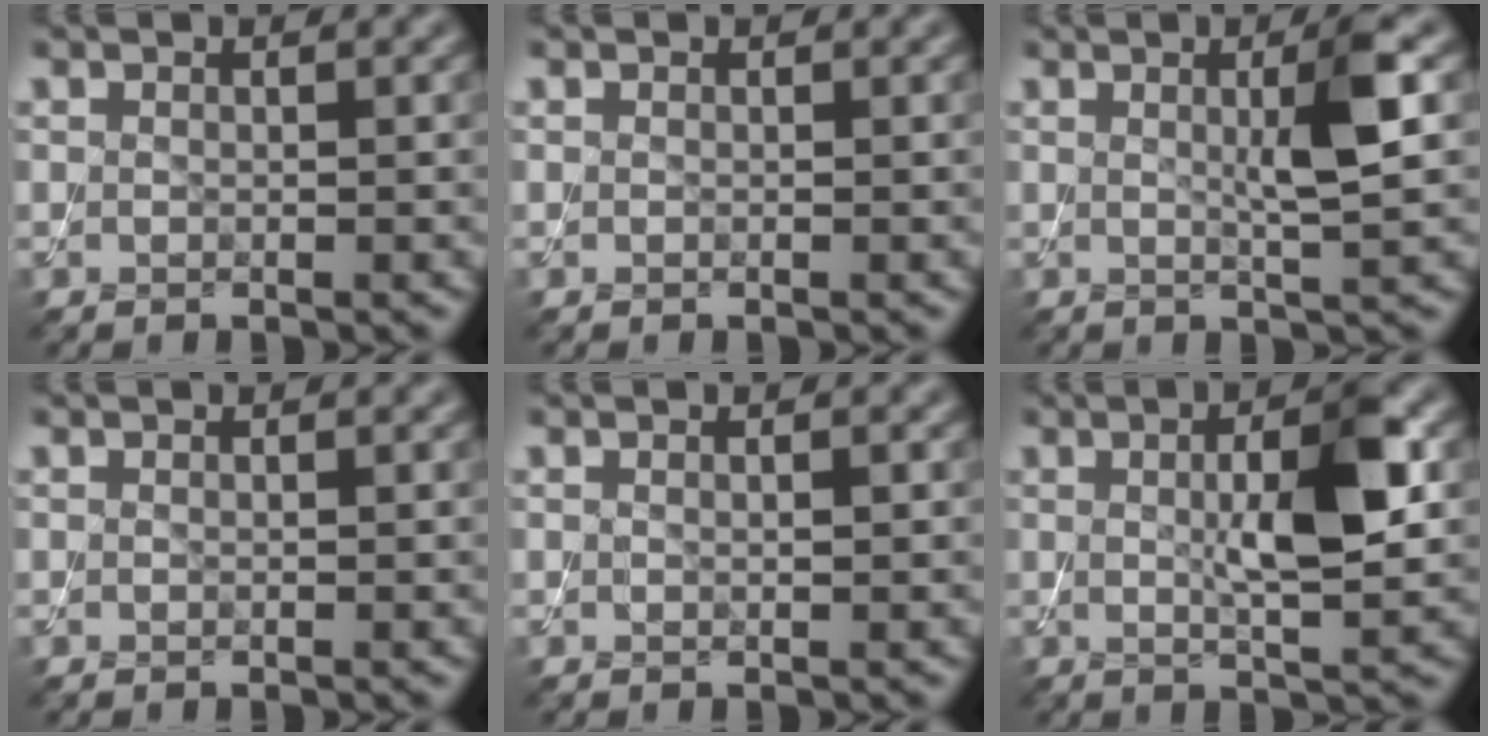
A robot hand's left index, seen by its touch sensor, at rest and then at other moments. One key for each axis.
{"total": 0.0}
{"total": 4.2, "fx": 0.7, "fy": 0.5, "fz": 4.1, "tx": -0.068, "ty": 0.001, "tz": 0.009}
{"total": 0.0}
{"total": 0.6, "fx": 0.1, "fy": 0.1, "fz": 0.6, "tx": -0.012, "ty": 0.002, "tz": 0.001}
{"total": 6.3, "fx": 0.8, "fy": 1.4, "fz": 6.1, "tx": -0.101, "ty": 0.006, "tz": 0.013}